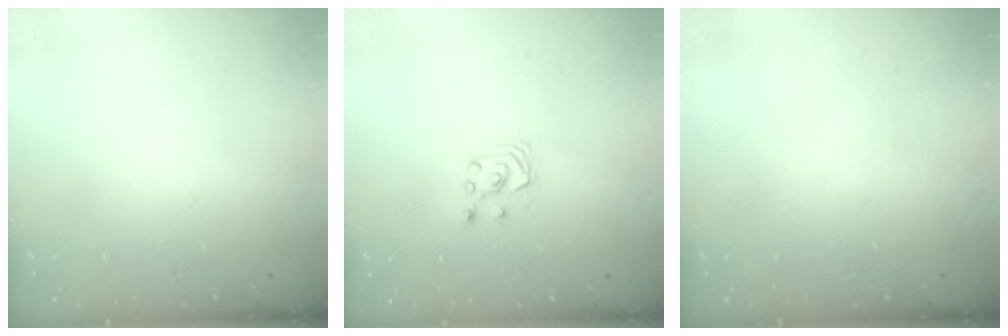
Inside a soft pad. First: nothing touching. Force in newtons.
{"total": 2.9, "press": 2.8, "slide": 0.3}
{"total": 0.0}